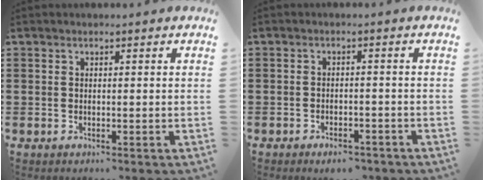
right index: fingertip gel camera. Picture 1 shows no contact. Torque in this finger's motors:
{"motor_torque": [2.14, 0.00, 0.14, -0.01]}